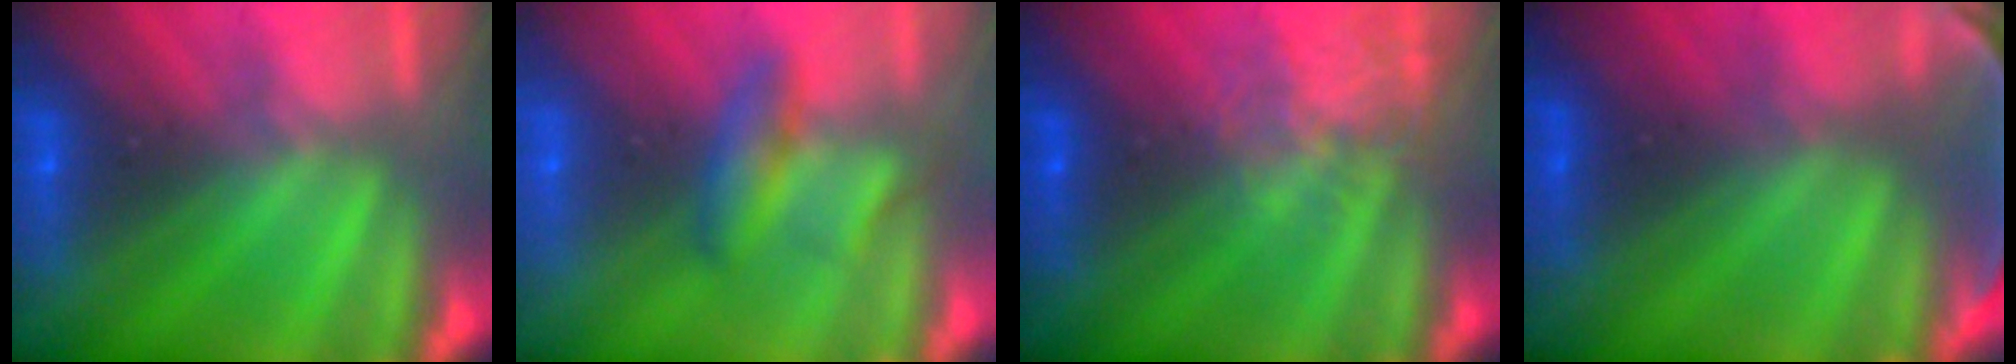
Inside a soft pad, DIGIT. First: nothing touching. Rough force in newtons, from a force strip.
{"total": 2.2}
{"total": 4.4}
{"total": 7.4}